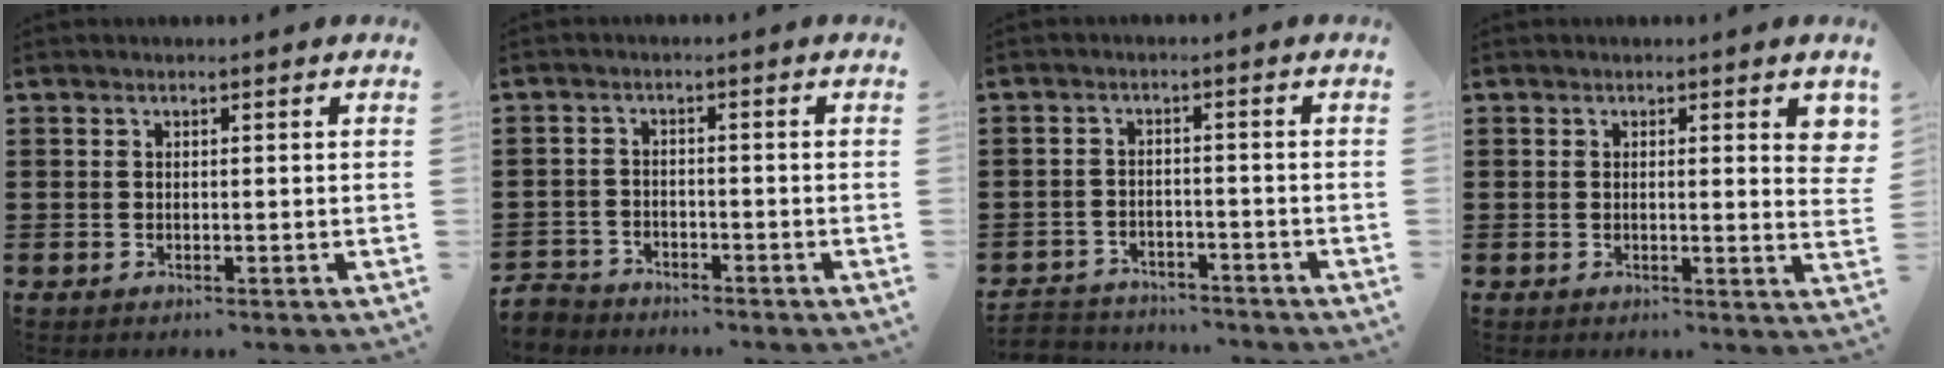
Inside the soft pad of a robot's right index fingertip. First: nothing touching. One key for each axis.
{"total": 3.0, "fx": -2.8, "fy": 0.8, "fz": -0.3, "tx": -0.010, "ty": -0.002, "tz": -0.066}
{"total": 3.2, "fx": -3.0, "fy": 0.7, "fz": -0.3, "tx": -0.004, "ty": 0.001, "tz": -0.067}
{"total": 2.4, "fx": 0.6, "fy": 0.3, "fz": 2.3, "tx": -0.029, "ty": -0.006, "tz": 0.007}